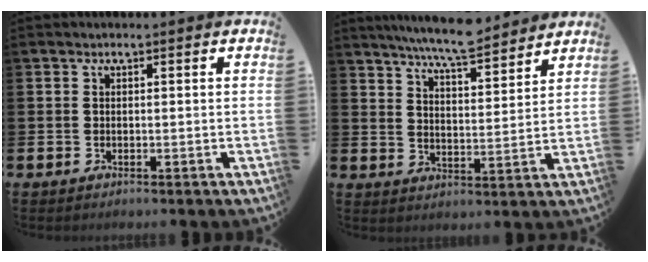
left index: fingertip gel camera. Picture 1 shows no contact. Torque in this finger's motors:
{"motor_torque": [1.06, -1.08, 1.02, 0.21]}